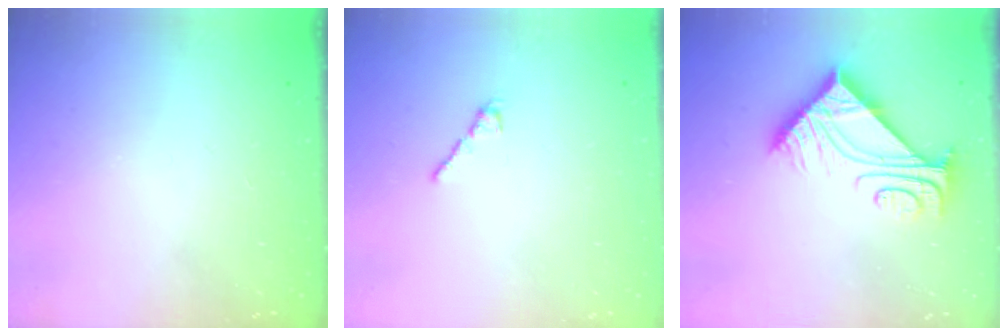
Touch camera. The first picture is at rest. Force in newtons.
{"total": 2.2, "press": 2.2, "slide": 0.4}
{"total": 9.0, "press": 8.9, "slide": 1.0}